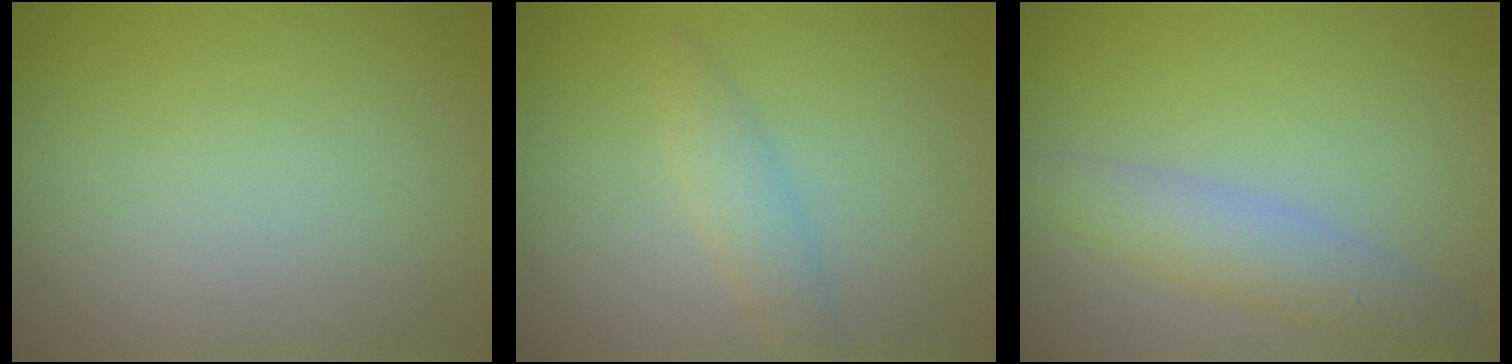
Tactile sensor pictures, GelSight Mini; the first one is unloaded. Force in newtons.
{"total": 1.8, "press": 1.8, "slide": 0.0}
{"total": 2.9, "press": 2.9, "slide": 0.1}